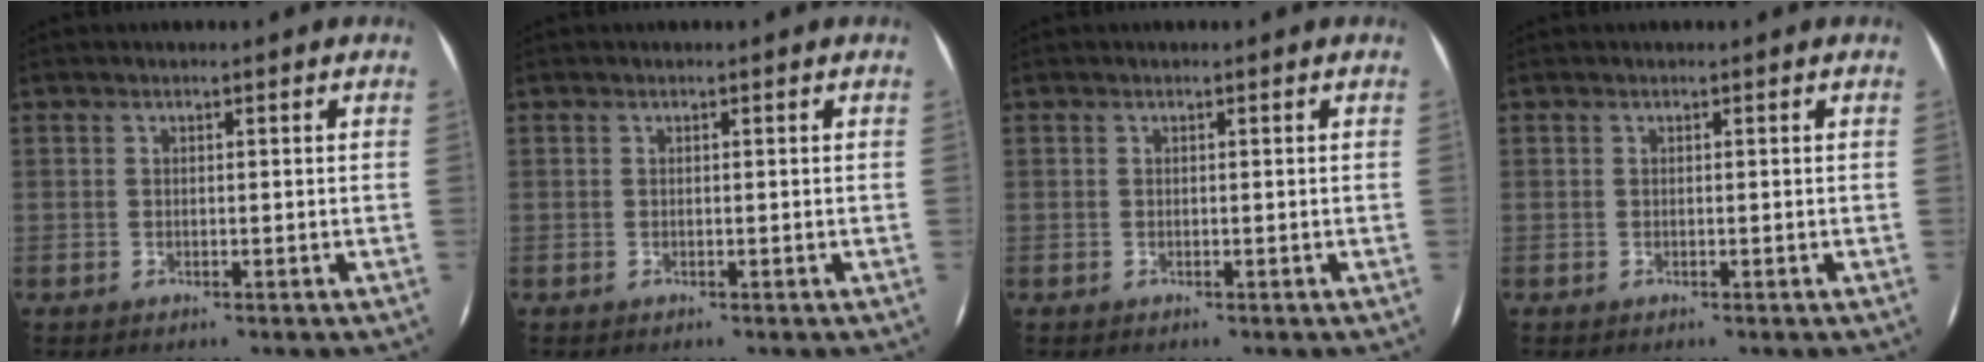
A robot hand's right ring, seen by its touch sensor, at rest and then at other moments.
{"total": 0.0}
{"total": 0.0}
{"total": 0.0}